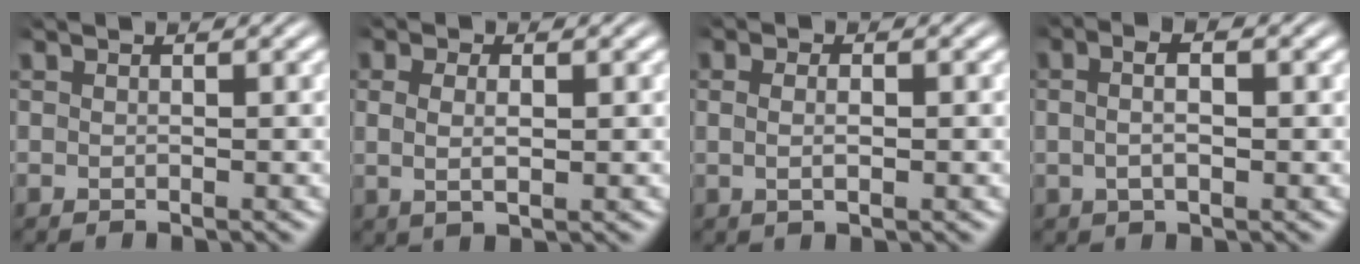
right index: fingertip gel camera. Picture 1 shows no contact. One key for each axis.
{"total": 2.5, "fx": 0.4, "fy": 1.0, "fz": 2.2, "tx": -0.041, "ty": -0.006, "tz": 0.013}
{"total": 1.7, "fx": 0.0, "fy": 0.5, "fz": 1.6, "tx": -0.026, "ty": -0.003, "tz": 0.003}
{"total": 3.3, "fx": 0.5, "fy": 1.5, "fz": 2.9, "tx": -0.049, "ty": 0.008, "tz": 0.003}